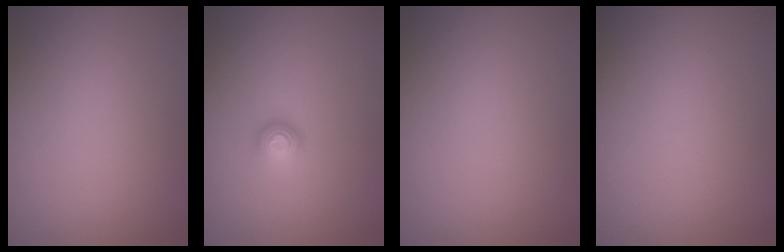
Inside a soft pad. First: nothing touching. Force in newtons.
{"total": 1.4, "press": 1.0, "slide": 1.0}
{"total": 0.0}
{"total": 0.0}